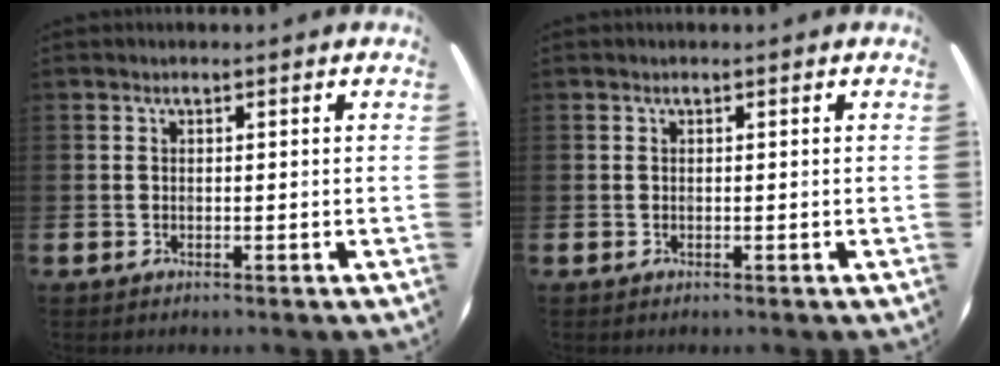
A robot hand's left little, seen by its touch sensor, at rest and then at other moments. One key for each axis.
{"total": 0.0}